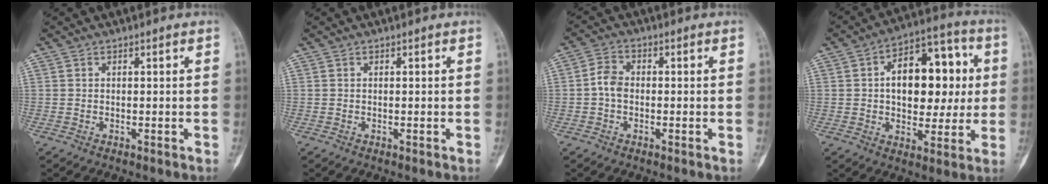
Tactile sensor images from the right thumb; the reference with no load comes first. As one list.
[{"total": 0.0}, {"total": 4.0, "force": [-0.5, 2.9, 2.8], "torque": [-0.049, 0.013, -0.018]}, {"total": 18.2, "force": [2.3, 11.0, 14.3], "torque": [-0.165, 0.023, 0.033]}]